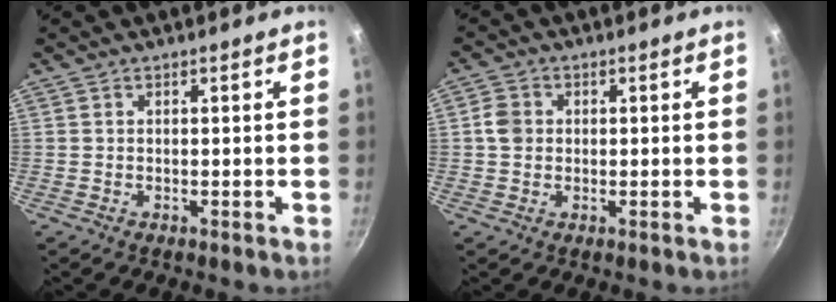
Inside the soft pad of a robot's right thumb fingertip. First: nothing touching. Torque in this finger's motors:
{"motor_torque": [0.14, 1.38, 0.61, -0.25, 0.00]}